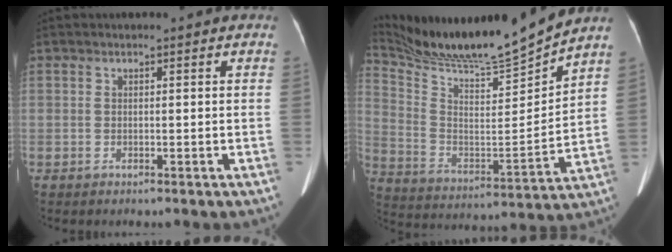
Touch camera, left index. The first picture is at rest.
{"total": 18.5, "force": [17.4, -1.4, 6.2], "torque": [-0.133, -0.046, 0.296]}